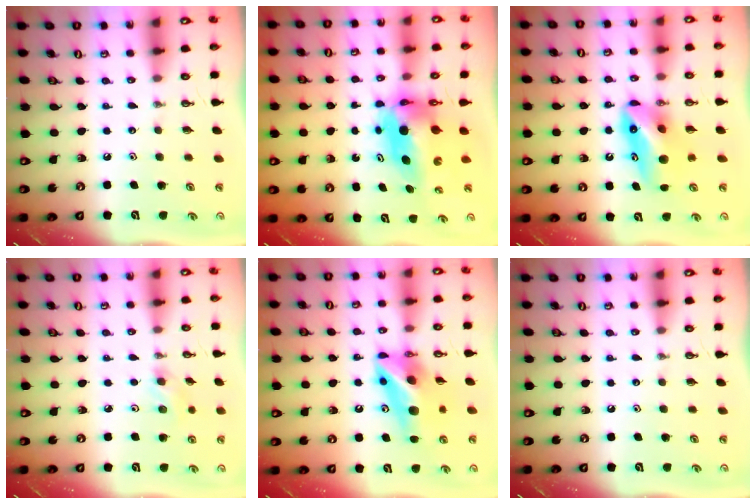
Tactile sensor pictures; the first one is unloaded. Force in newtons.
{"total": 7.2, "press": 7.2, "slide": 0.4}
{"total": 10.8, "press": 8.9, "slide": 6.2}
{"total": 3.4, "press": 3.4, "slide": 0.5}
{"total": 12.5, "press": 12.3, "slide": 1.9}
{"total": 0.0}